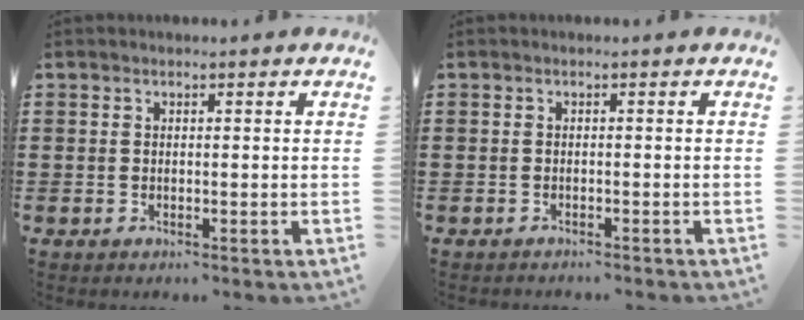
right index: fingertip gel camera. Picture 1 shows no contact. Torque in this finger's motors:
{"motor_torque": [-2.14, 0.00, -1.05, -0.09]}